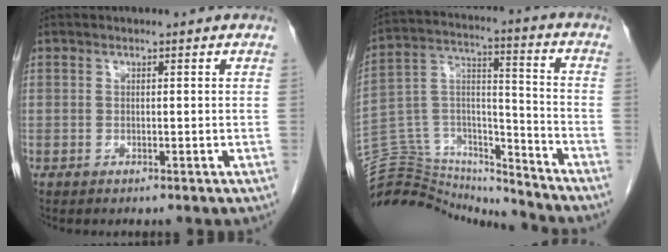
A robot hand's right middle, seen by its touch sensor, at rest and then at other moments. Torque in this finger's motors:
{"motor_torque": [-0.67, -0.79, -0.31, -0.14]}